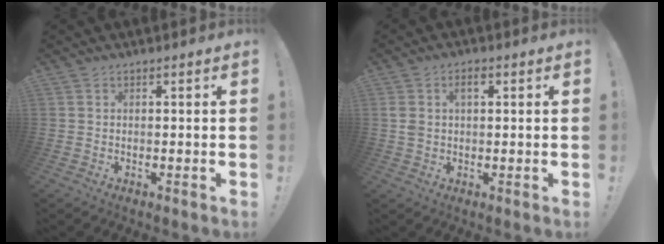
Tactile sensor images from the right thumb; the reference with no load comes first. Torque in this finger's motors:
{"motor_torque": [0.83, 0.96, 0.54, 0.01, 0.20]}